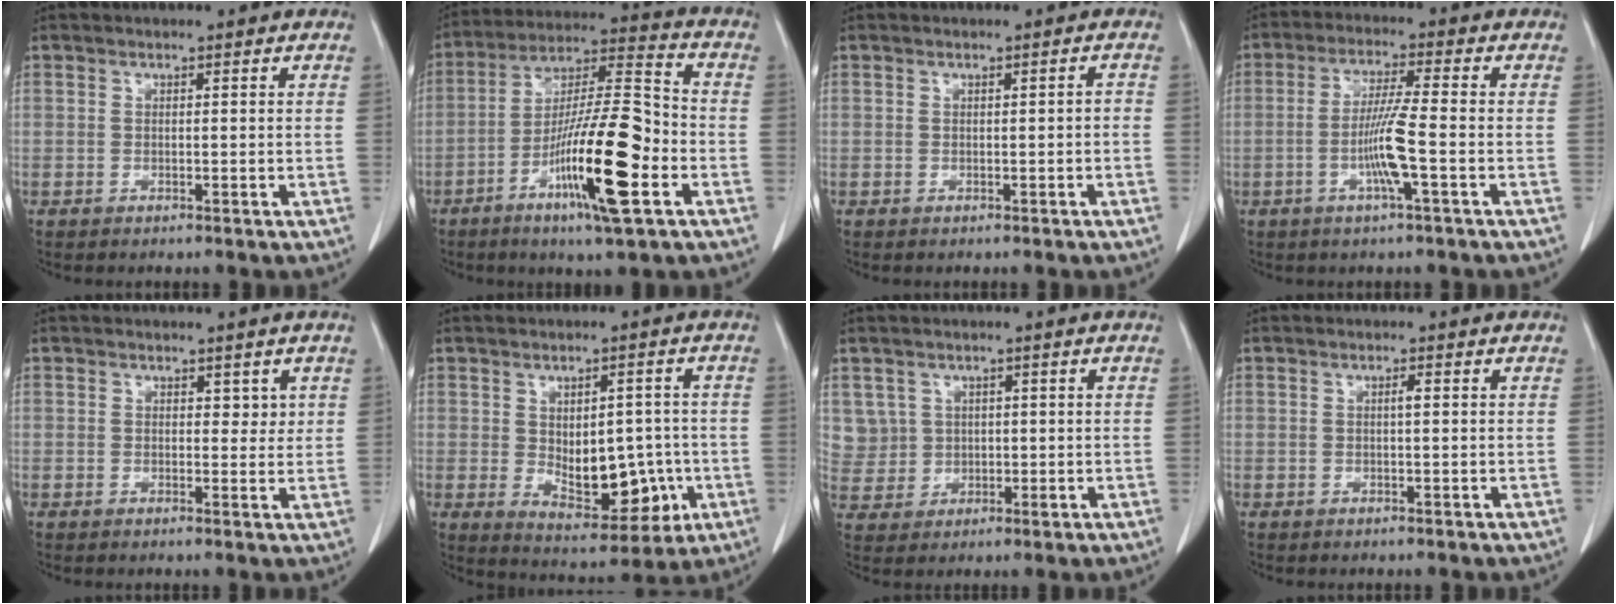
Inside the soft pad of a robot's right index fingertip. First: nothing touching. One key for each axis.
{"total": 17.0, "fx": -6.3, "fy": 1.7, "fz": 15.7, "tx": -0.281, "ty": -0.009, "tz": -0.110}
{"total": 0.9, "fx": -0.2, "fy": 0.2, "fz": 0.9, "tx": -0.011, "ty": 0.003, "tz": -0.002}
{"total": 7.2, "fx": -2.0, "fy": -0.5, "fz": 6.9, "tx": -0.134, "ty": -0.004, "tz": -0.041}
{"total": 2.2, "fx": 1.2, "fy": 1.4, "fz": 1.2, "tx": -0.005, "ty": -0.005, "tz": 0.015}
{"total": 10.6, "fx": -1.3, "fy": 5.7, "fz": 8.8, "tx": -0.124, "ty": 0.004, "tz": -0.002}
{"total": 5.1, "fx": 1.9, "fy": 4.8, "fz": 0.0, "tx": 0.002, "ty": 0.012, "tz": 0.044}
{"total": 0.8, "fx": 0.2, "fy": 0.1, "fz": 0.7, "tx": -0.013, "ty": 0.002, "tz": 0.002}